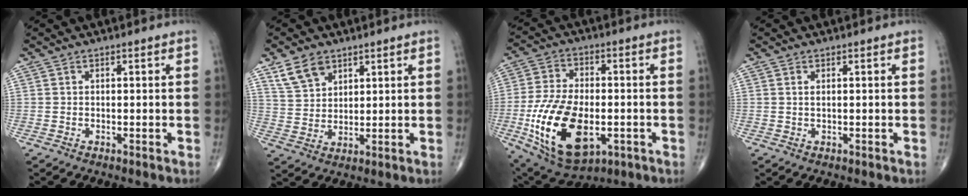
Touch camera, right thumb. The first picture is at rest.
{"total": 6.7, "force": [4.3, 4.2, 3.0], "torque": [-0.043, -0.020, 0.090]}
{"total": 20.0, "force": [-5.1, 11.0, 15.9], "torque": [-0.294, 0.003, -0.070]}
{"total": 0.8, "force": [0.3, 0.3, 0.7], "torque": [-0.017, 0.002, 0.007]}